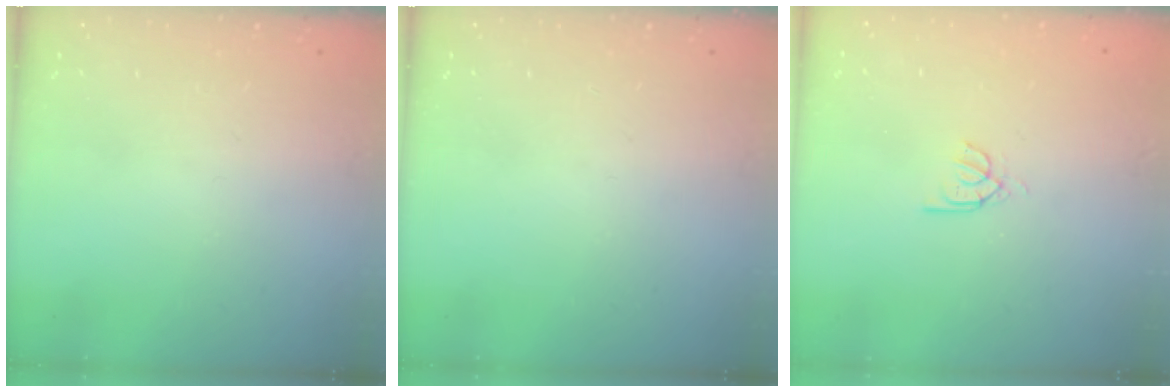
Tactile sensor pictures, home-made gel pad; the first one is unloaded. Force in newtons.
{"total": 0.0}
{"total": 2.6, "press": 2.6, "slide": 0.2}